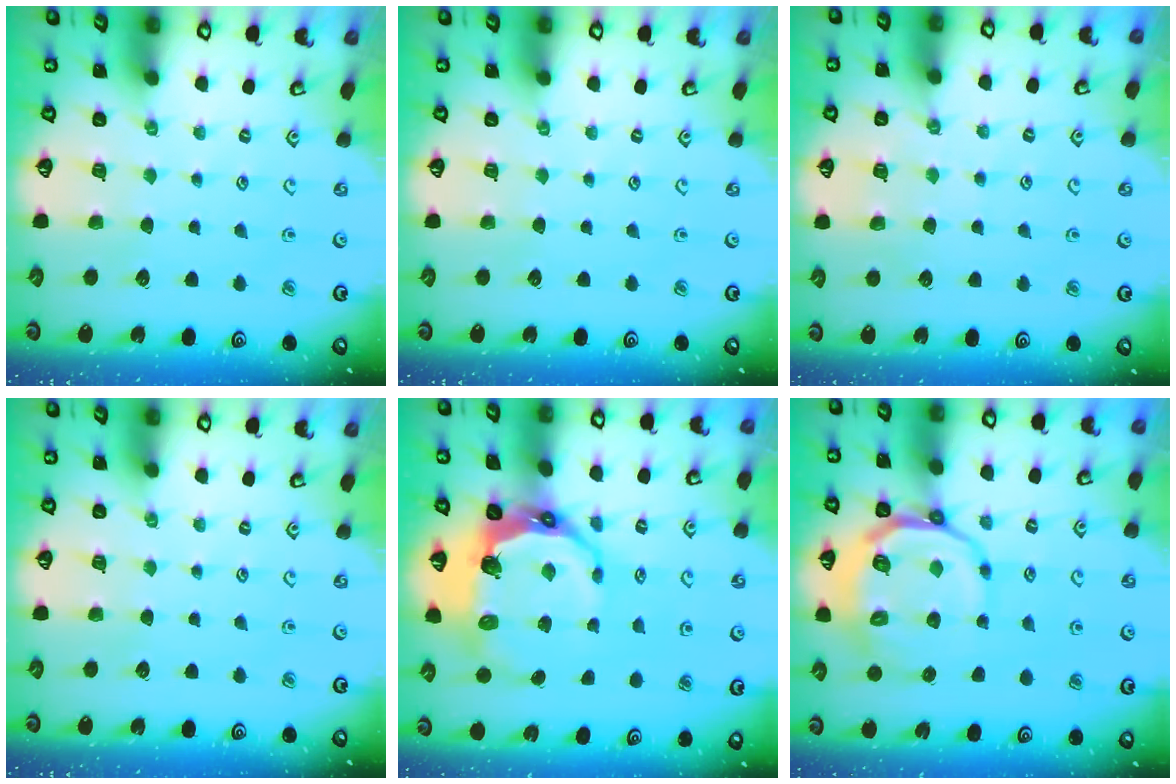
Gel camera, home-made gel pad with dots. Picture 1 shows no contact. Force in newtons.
{"total": 0.0}
{"total": 5.7, "press": 5.7, "slide": 0.7}
{"total": 0.0}
{"total": 11.7, "press": 10.6, "slide": 4.9}
{"total": 11.9, "press": 11.6, "slide": 2.6}